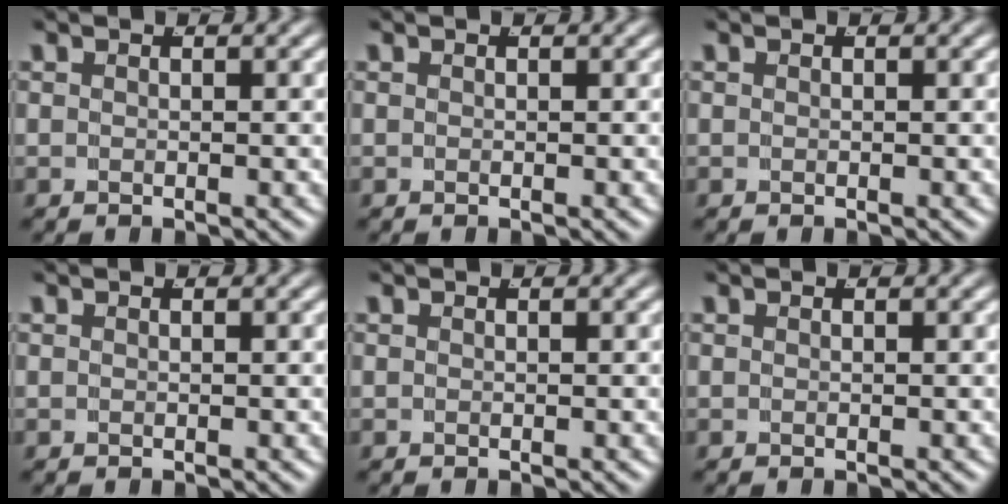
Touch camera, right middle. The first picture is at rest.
{"total": 0.0}
{"total": 0.0}
{"total": 0.0}
{"total": 0.0}
{"total": 0.0}